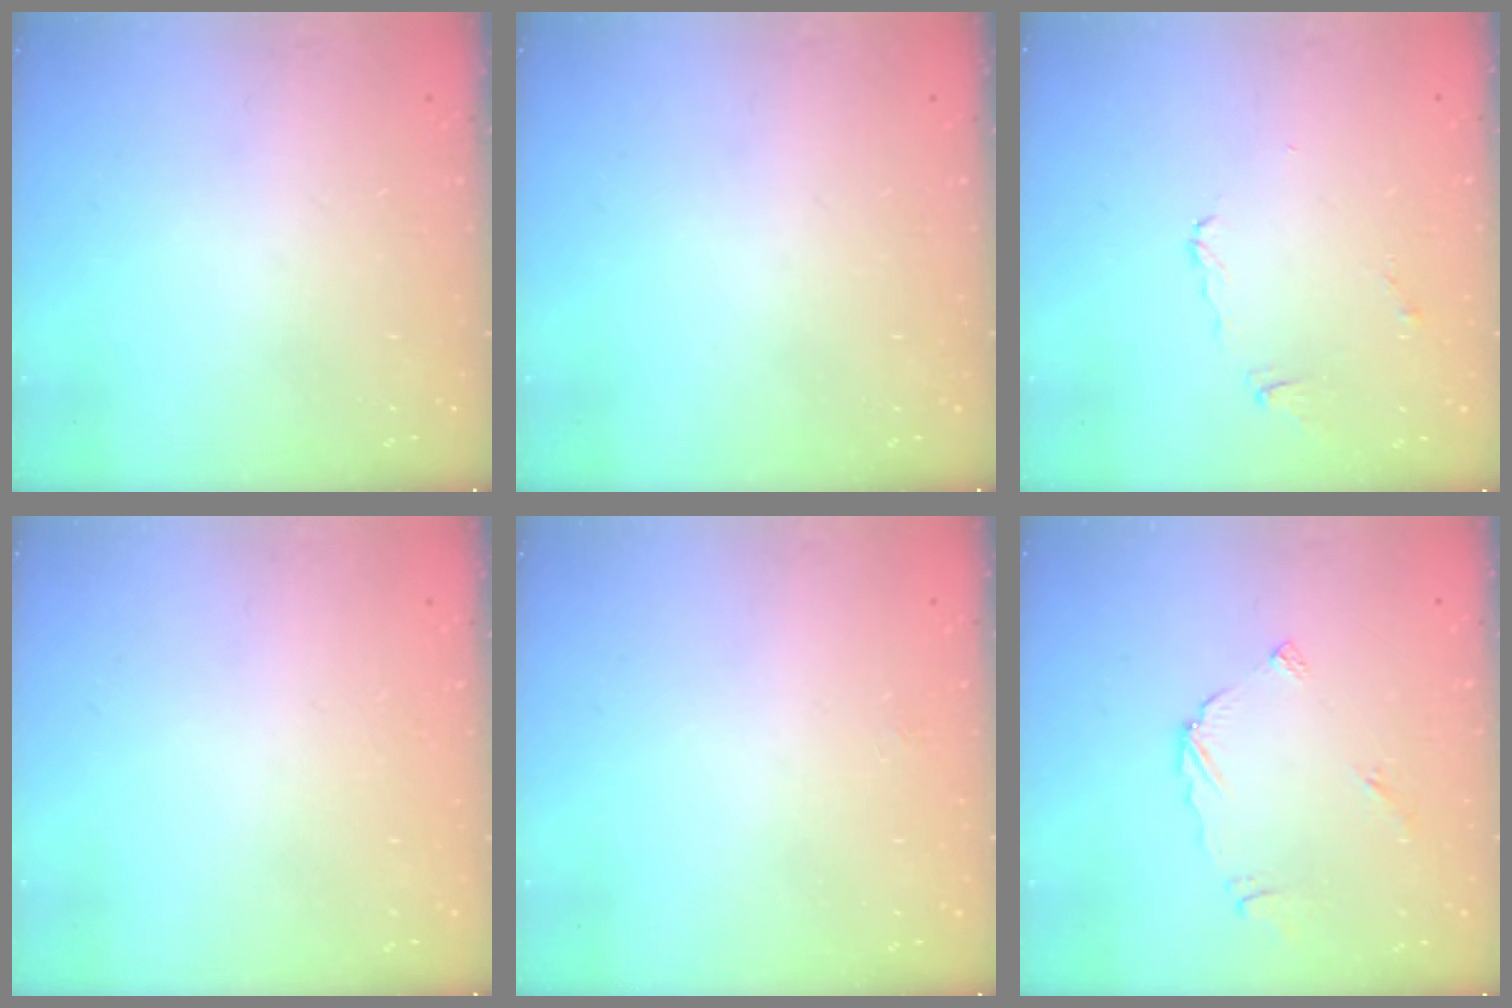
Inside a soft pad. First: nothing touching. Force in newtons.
{"total": 0.0}
{"total": 3.6, "press": 3.5, "slide": 0.5}
{"total": 1.8, "press": 1.8, "slide": 0.1}
{"total": 2.3, "press": 2.3, "slide": 0.3}
{"total": 4.9, "press": 4.9, "slide": 0.4}